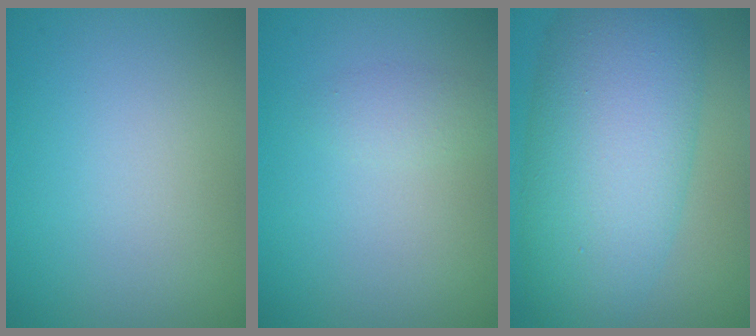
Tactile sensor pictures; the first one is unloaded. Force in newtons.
{"total": 1.1, "press": 1.1, "slide": 0.0}
{"total": 10.8, "press": 10.8, "slide": 0.4}